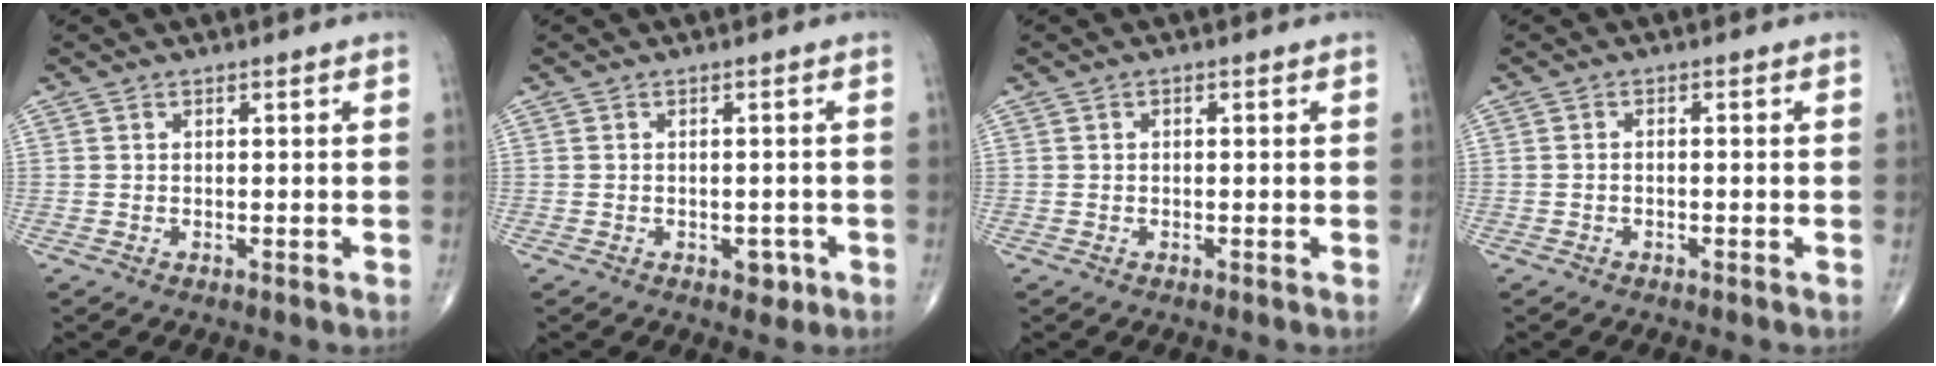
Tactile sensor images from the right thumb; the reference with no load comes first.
{"total": 2.3, "force": [-0.9, 1.6, 1.3], "torque": [-0.001, 0.007, -0.008]}
{"total": 0.6, "force": [0.1, 0.4, 0.5], "torque": [-0.005, 0.002, 0.000]}
{"total": 0.8, "force": [-0.4, 0.3, 0.6], "torque": [-0.009, 0.006, -0.009]}